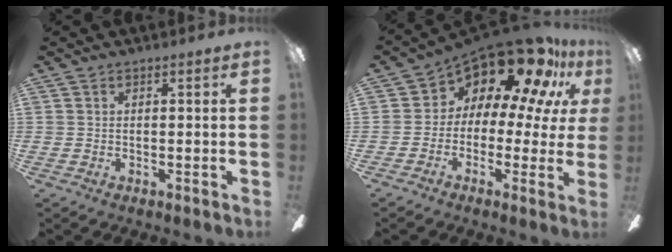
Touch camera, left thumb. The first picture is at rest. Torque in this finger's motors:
{"motor_torque": [1.93, 2.84, -0.08, 0.13, 0.05]}